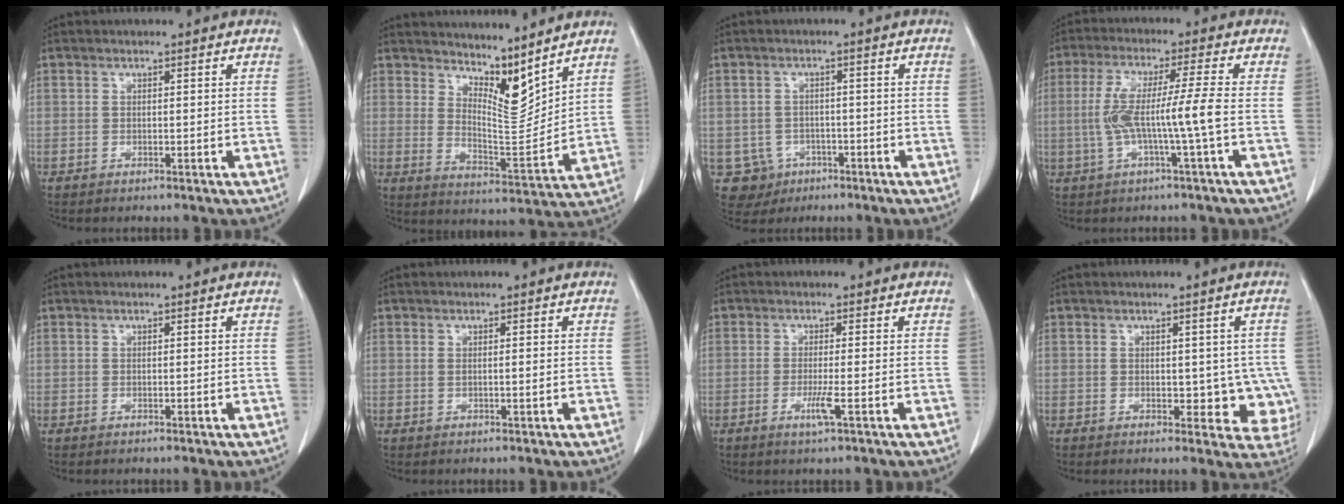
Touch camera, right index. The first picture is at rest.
{"total": 8.4, "force": [7.2, 1.5, 4.0], "torque": [-0.071, -0.018, 0.136]}
{"total": 5.5, "force": [-2.1, 5.1, 0.4], "torque": [-0.009, 0.010, -0.025]}
{"total": 8.4, "force": [-1.2, -1.0, 8.2], "torque": [-0.167, 0.015, -0.019]}
{"total": 0.0}
{"total": 0.8, "force": [0.1, 0.0, 0.8], "torque": [-0.015, 0.002, 0.006]}
{"total": 2.8, "force": [-1.0, -0.3, 2.6], "torque": [-0.049, -0.005, -0.019]}
{"total": 6.0, "force": [-0.1, 3.9, 4.6], "torque": [-0.020, 0.003, 0.005]}